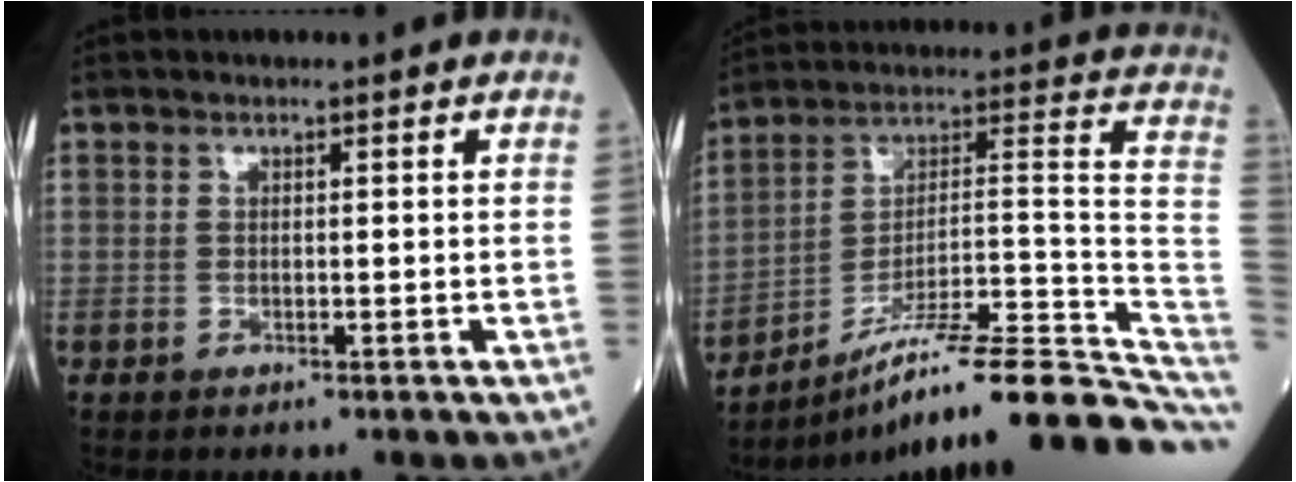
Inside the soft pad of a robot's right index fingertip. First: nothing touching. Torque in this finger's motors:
{"motor_torque": [0.19, -0.42, 0.14, 0.05]}